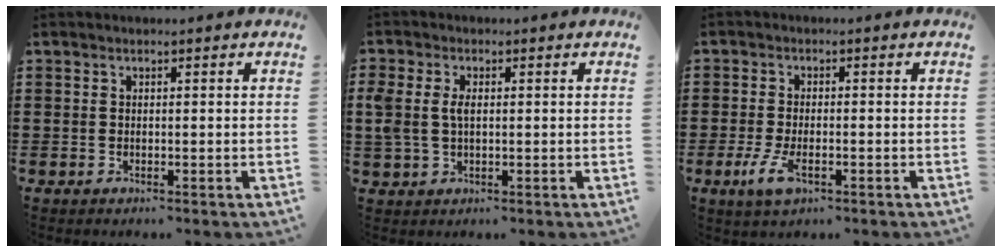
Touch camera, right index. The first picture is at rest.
{"total": 3.4, "force": [0.3, 1.9, 2.8], "torque": [-0.073, 0.003, 0.000]}
{"total": 4.3, "force": [-1.6, 1.7, 3.5], "torque": [-0.088, -0.010, -0.035]}